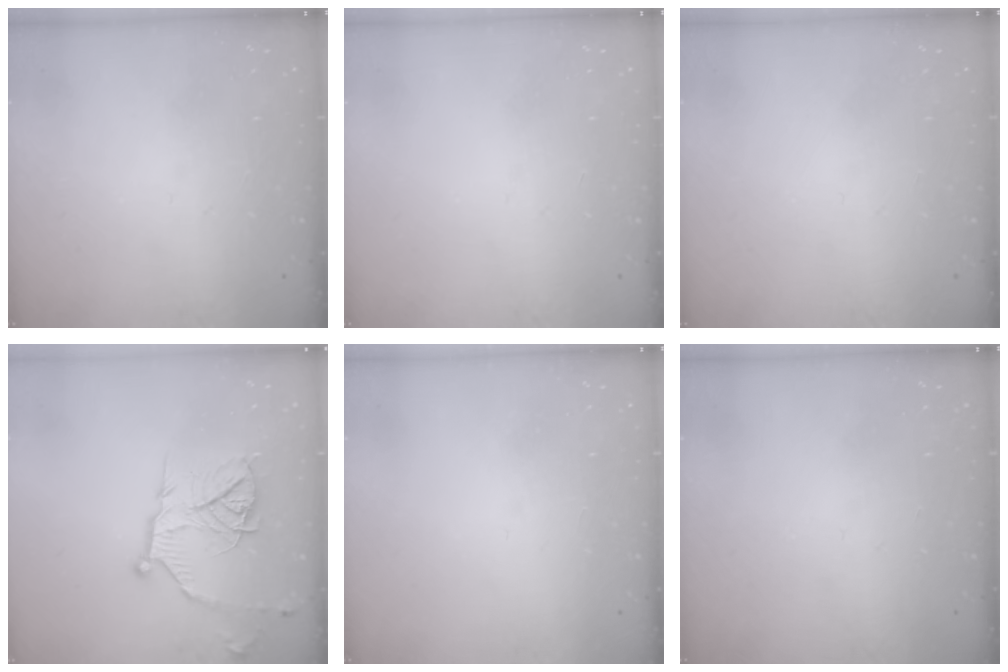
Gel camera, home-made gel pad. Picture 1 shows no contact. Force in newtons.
{"total": 0.0}
{"total": 0.0}
{"total": 14.6, "press": 14.5, "slide": 1.3}
{"total": 1.5, "press": 1.5, "slide": 0.1}
{"total": 0.0}